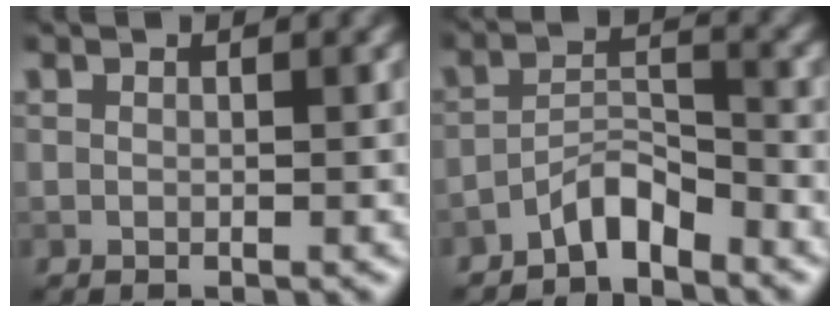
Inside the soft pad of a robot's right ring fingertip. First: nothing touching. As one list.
[{"total": 3.2, "force": [-2.7, 0.8, 1.5], "torque": [-0.024, 0.016, -0.053]}]